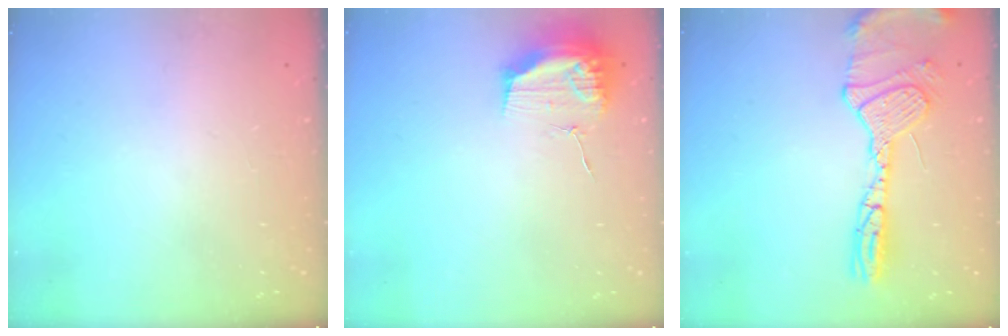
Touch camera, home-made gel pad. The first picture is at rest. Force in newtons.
{"total": 12.4, "press": 12.4, "slide": 0.1}
{"total": 16.1, "press": 15.2, "slide": 5.3}